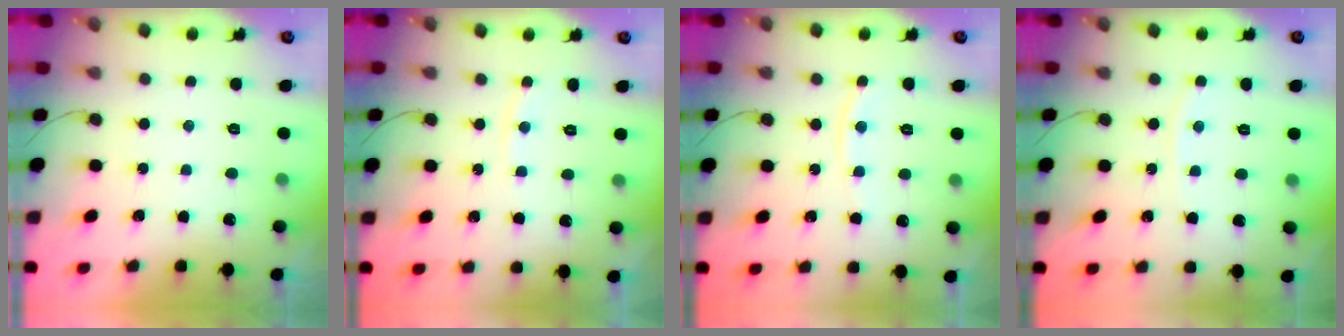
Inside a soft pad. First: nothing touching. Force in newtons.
{"total": 3.4, "press": 3.4, "slide": 0.5}
{"total": 5.3, "press": 5.2, "slide": 0.8}
{"total": 2.3, "press": 2.3, "slide": 0.3}